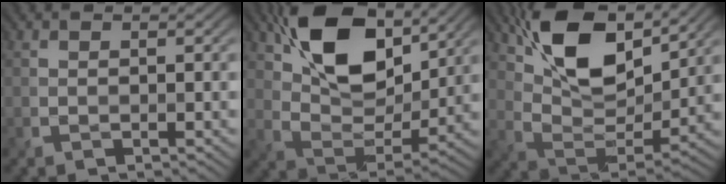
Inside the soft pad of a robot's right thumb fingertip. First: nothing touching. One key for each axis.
{"total": 13.8, "fx": 7.7, "fy": 7.3, "fz": 8.9, "tx": -0.172, "ty": 0.005, "tz": 0.137}
{"total": 13.3, "fx": 8.0, "fy": 5.9, "fz": 8.8, "tx": -0.179, "ty": 0.004, "tz": 0.152}